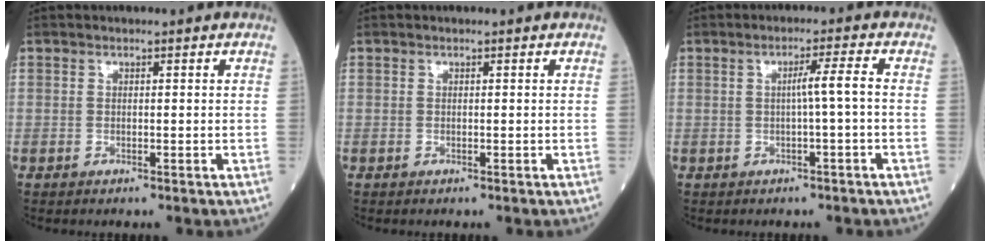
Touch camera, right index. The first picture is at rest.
{"total": 0.0}
{"total": 2.9, "force": [-0.4, -0.6, 2.8], "torque": [-0.043, 0.005, -0.006]}